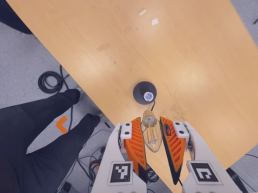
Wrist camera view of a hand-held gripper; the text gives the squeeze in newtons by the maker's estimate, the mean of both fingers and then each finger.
{"total": 15.8, "left": 17.9, "right": 13.7}